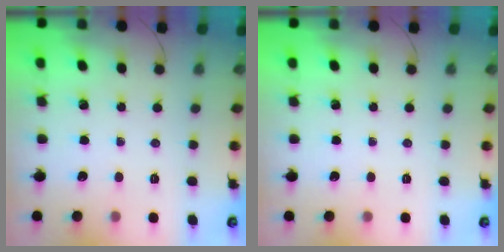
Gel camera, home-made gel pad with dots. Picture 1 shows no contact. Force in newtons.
{"total": 0.0}